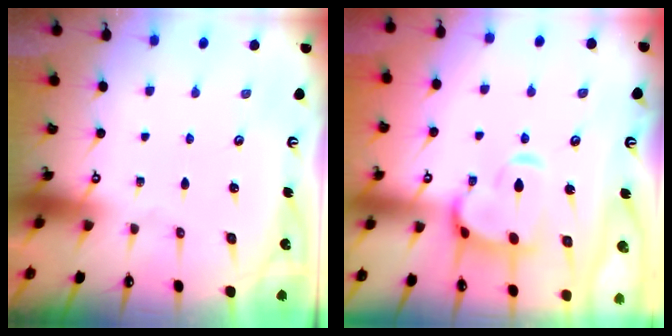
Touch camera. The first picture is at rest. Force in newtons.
{"total": 5.0, "press": 5.0, "slide": 0.7}